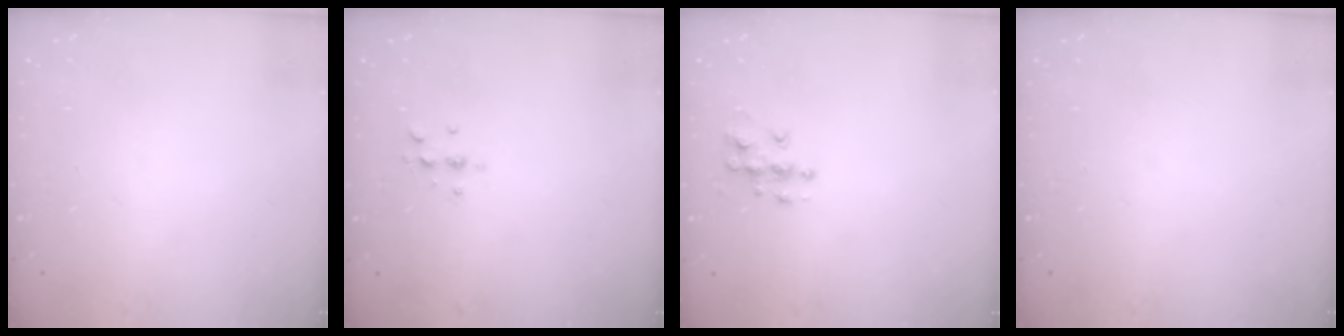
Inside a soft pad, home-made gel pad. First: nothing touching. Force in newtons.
{"total": 3.8, "press": 3.7, "slide": 0.4}
{"total": 7.0, "press": 6.9, "slide": 0.3}
{"total": 0.0}